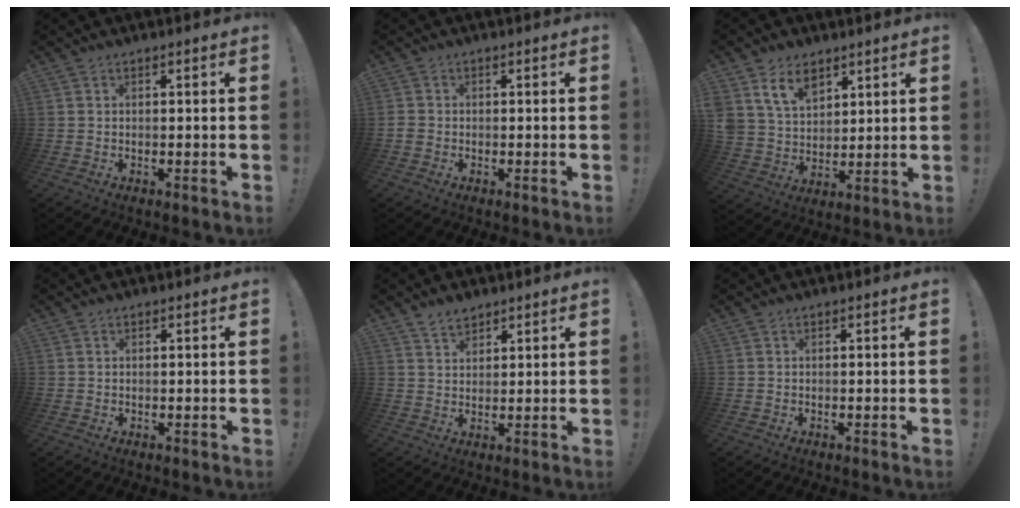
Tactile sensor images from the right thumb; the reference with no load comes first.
{"total": 1.7, "force": [-0.9, 1.2, 0.7], "torque": [-0.014, 0.006, -0.015]}
{"total": 11.0, "force": [7.0, 6.9, 4.9], "torque": [-0.088, -0.034, 0.137]}
{"total": 1.0, "force": [0.3, 0.9, -0.1], "torque": [0.005, 0.000, 0.005]}
{"total": 4.3, "force": [3.6, 2.2, 1.0], "torque": [-0.007, -0.022, 0.065]}
{"total": 0.0}